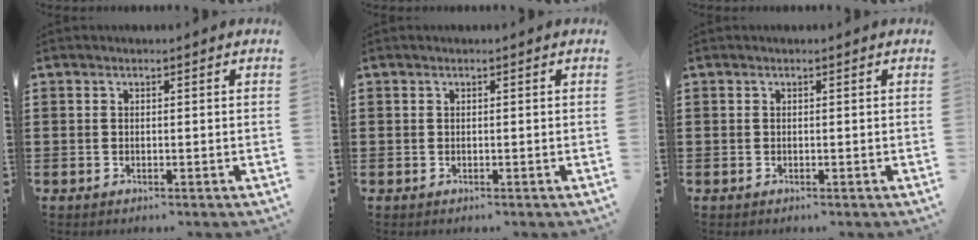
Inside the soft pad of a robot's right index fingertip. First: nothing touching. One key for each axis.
{"total": 0.0}
{"total": 0.0}